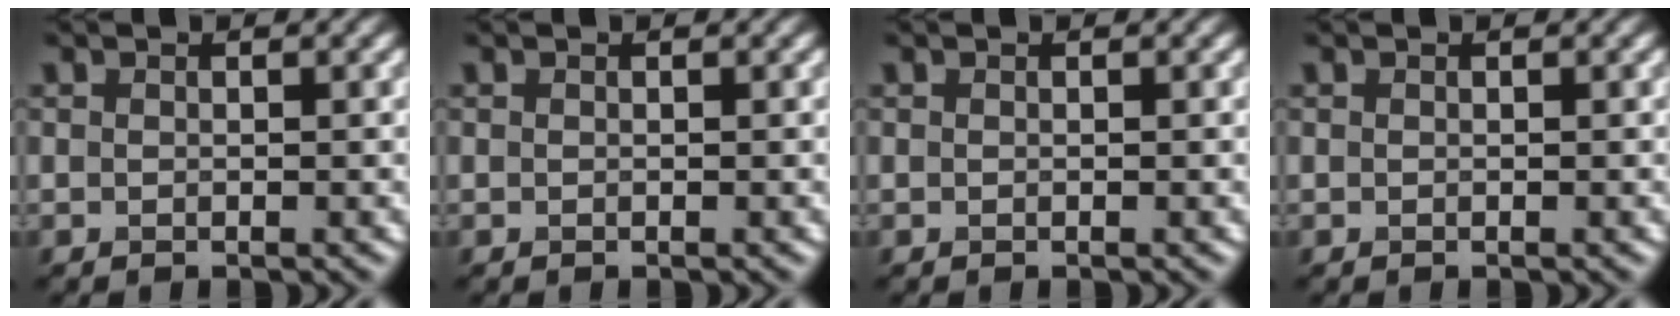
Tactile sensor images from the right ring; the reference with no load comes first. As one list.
[{"total": 0.0}, {"total": 0.0}, {"total": 0.0}]